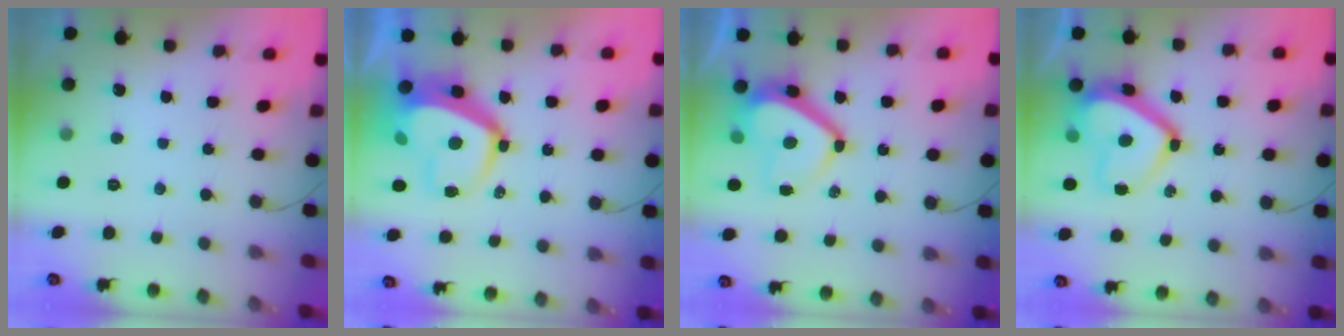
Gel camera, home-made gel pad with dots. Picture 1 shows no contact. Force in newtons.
{"total": 14.7, "press": 14.6, "slide": 1.4}
{"total": 12.1, "press": 12.0, "slide": 1.0}
{"total": 16.1, "press": 16.0, "slide": 1.8}